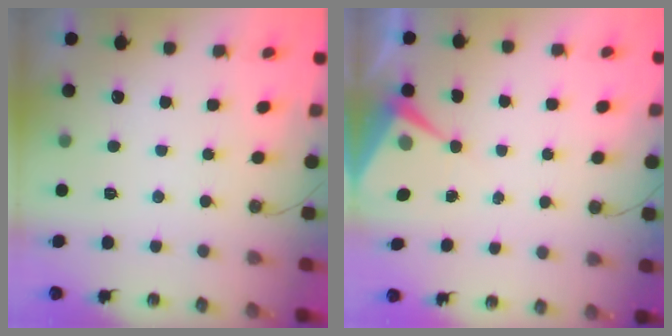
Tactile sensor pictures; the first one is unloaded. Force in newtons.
{"total": 7.0, "press": 7.0, "slide": 0.3}